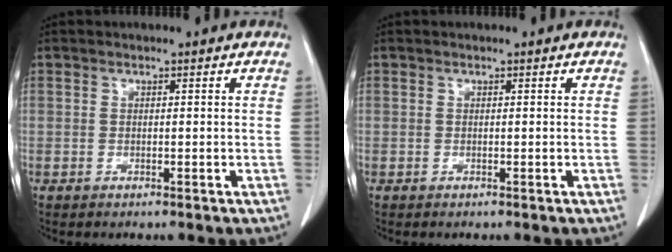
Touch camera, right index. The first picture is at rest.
{"total": 0.0}